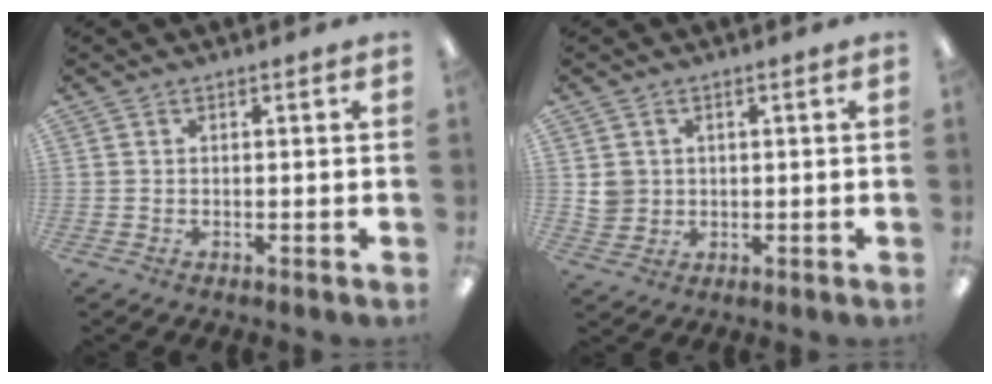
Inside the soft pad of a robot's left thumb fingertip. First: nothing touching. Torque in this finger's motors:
{"motor_torque": [-0.16, 0.29, 0.25, -0.34, -0.01]}